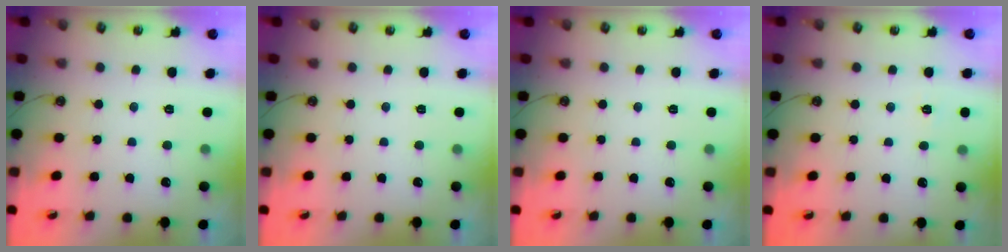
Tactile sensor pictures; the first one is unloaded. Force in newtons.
{"total": 0.0}
{"total": 0.0}
{"total": 3.4, "press": 3.4, "slide": 0.4}